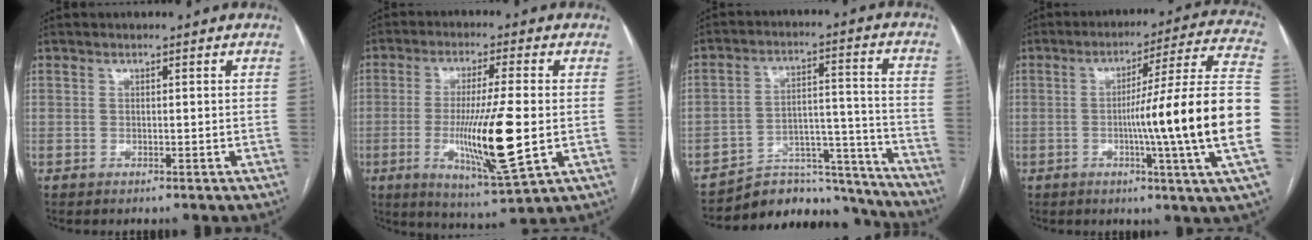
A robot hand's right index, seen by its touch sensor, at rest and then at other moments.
{"total": 13.9, "force": [-2.2, 0.8, 13.7], "torque": [-0.250, -0.026, -0.034]}
{"total": 15.9, "force": [-15.3, 4.0, 1.3], "torque": [-0.001, 0.061, -0.221]}
{"total": 20.8, "force": [-3.4, -2.5, 20.3], "torque": [-0.249, 0.006, -0.065]}